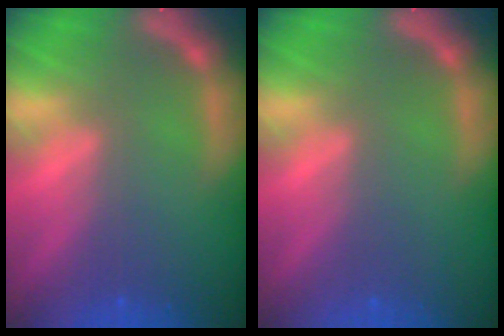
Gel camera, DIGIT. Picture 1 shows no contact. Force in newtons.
{"total": 0.0}